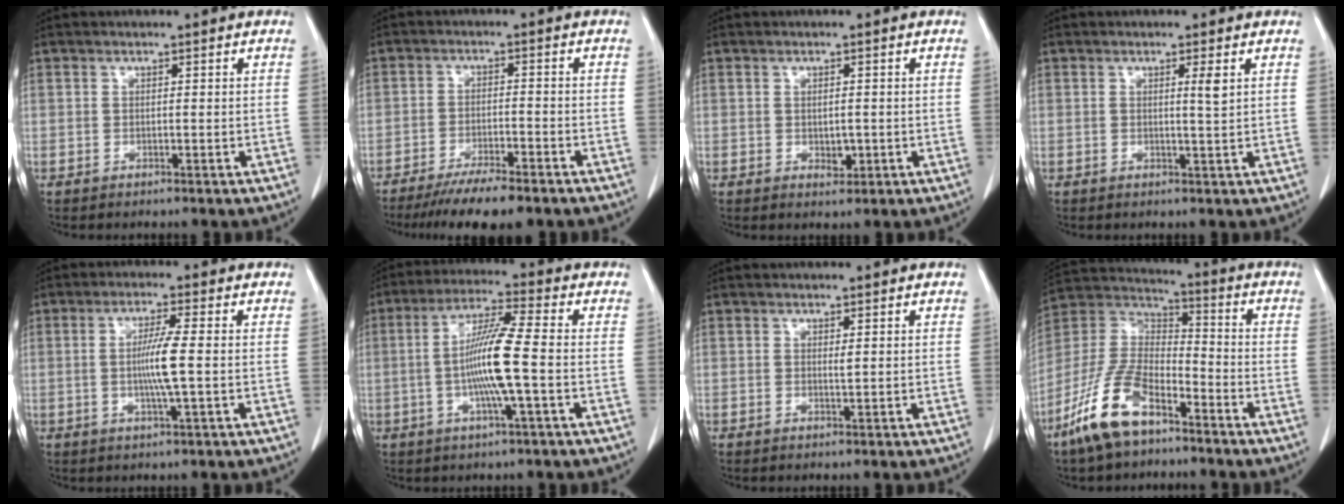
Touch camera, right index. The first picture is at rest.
{"total": 9.6, "force": [-7.7, 1.1, 5.7], "torque": [-0.083, -0.019, -0.121]}
{"total": 2.1, "force": [-0.3, 1.2, 1.6], "torque": [-0.026, -0.003, 0.002]}
{"total": 2.0, "force": [0.7, -0.2, 1.9], "torque": [-0.033, -0.004, 0.011]}
{"total": 5.8, "force": [-0.3, -0.4, 5.8], "torque": [-0.110, -0.007, -0.009]}
{"total": 11.6, "force": [-1.7, 0.0, 11.5], "torque": [-0.221, 0.004, -0.042]}
{"total": 0.7, "force": [0.3, 0.1, 0.7], "torque": [-0.017, -0.003, 0.004]}
{"total": 13.4, "force": [-8.7, 5.1, 8.8], "torque": [-0.198, 0.001, -0.171]}